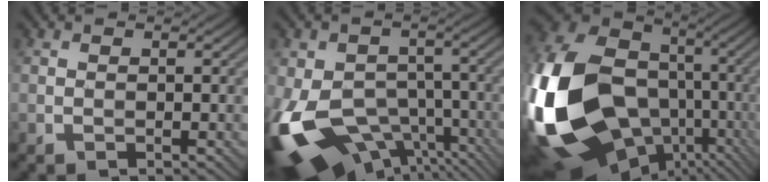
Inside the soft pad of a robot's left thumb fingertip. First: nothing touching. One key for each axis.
{"total": 17.4, "fx": -6.7, "fy": 11.7, "fz": 11.0, "tx": -0.253, "ty": -0.037, "tz": -0.091}
{"total": 24.6, "fx": -6.0, "fy": 17.9, "fz": 15.8, "tx": -0.415, "ty": -0.054, "tz": -0.076}